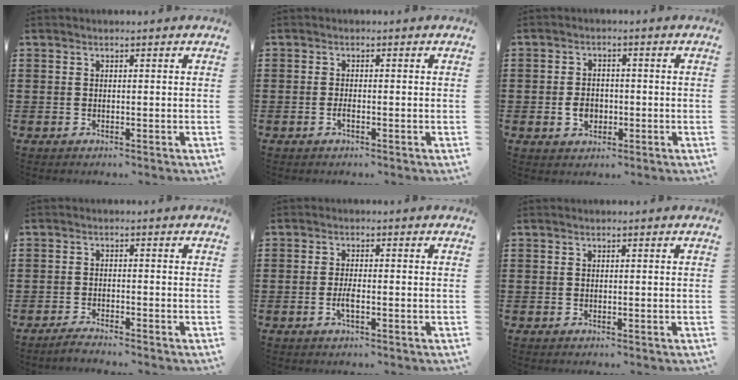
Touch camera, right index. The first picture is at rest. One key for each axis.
{"total": 1.4, "fx": -0.6, "fy": 0.1, "fz": 1.2, "tx": -0.024, "ty": -0.007, "tz": -0.009}
{"total": 3.3, "fx": -0.8, "fy": 2.4, "fz": 2.1, "tx": -0.046, "ty": 0.000, "tz": -0.015}
{"total": 1.8, "fx": -1.7, "fy": -0.1, "fz": 0.3, "tx": -0.006, "ty": 0.002, "tz": -0.034}
{"total": 2.5, "fx": -0.9, "fy": 0.4, "fz": 2.3, "tx": -0.049, "ty": -0.006, "tz": -0.017}
{"total": 0.0}